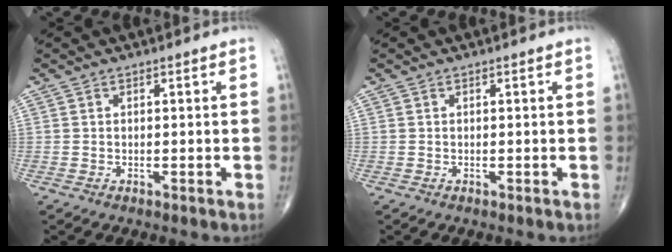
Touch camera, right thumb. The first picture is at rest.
{"total": 0.0}